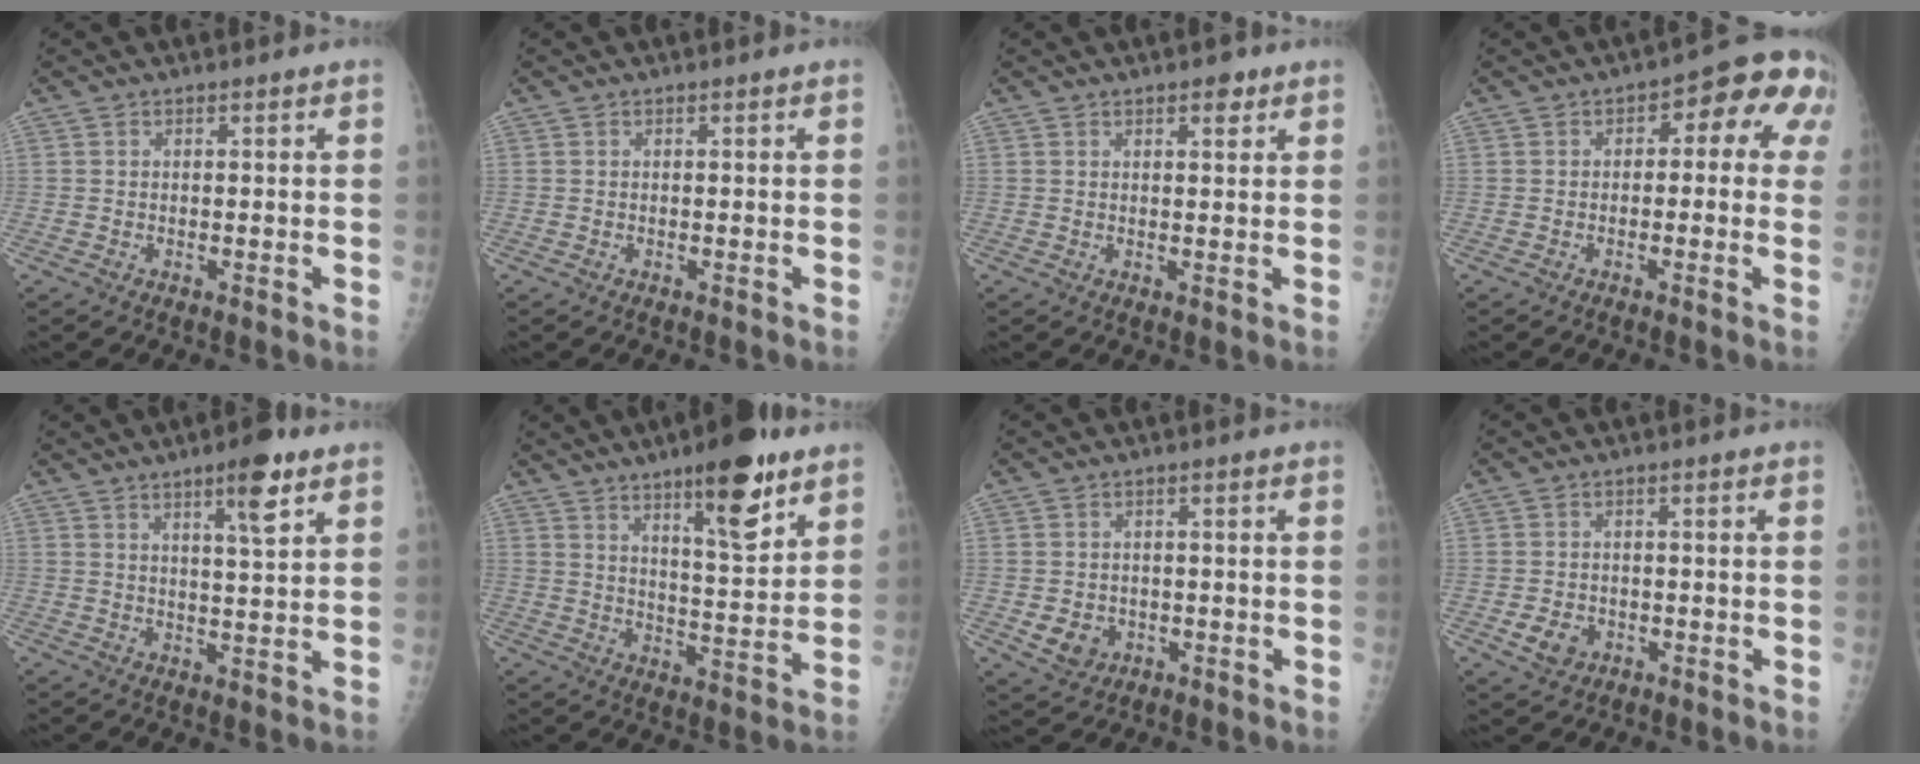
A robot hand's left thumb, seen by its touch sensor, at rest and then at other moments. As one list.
[{"total": 0.0}, {"total": 2.5, "force": [1.6, 1.1, 1.6], "torque": [-0.012, -0.006, 0.020]}, {"total": 9.8, "force": [2.1, 5.4, 8.0], "torque": [-0.047, 0.033, 0.011]}, {"total": 7.6, "force": [4.4, 1.4, 6.0], "torque": [-0.087, -0.024, 0.067]}, {"total": 14.2, "force": [8.5, 3.8, 10.7], "torque": [-0.136, -0.052, 0.129]}, {"total": 4.6, "force": [-1.1, 3.9, 2.1], "torque": [-0.019, 0.004, -0.007]}, {"total": 4.0, "force": [-1.4, 3.2, 2.0], "torque": [-0.028, 0.004, -0.017]}]